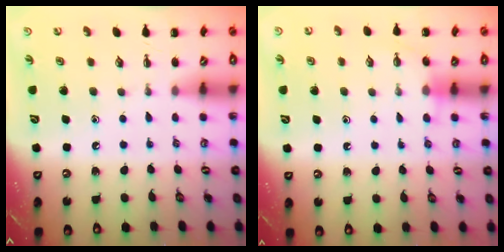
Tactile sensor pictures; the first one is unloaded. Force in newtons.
{"total": 6.3, "press": 6.1, "slide": 1.3}